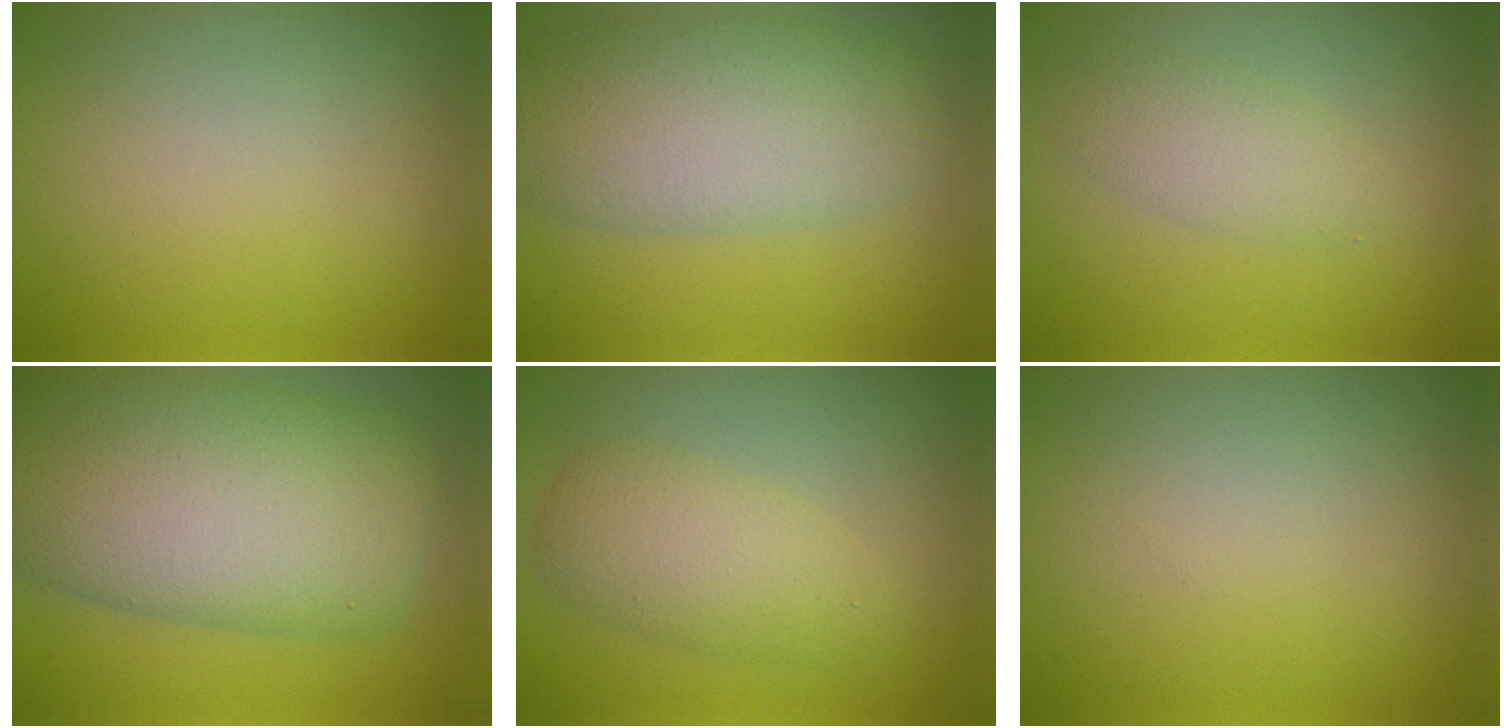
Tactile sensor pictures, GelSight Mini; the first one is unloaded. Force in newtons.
{"total": 7.7, "press": 7.6, "slide": 0.4}
{"total": 2.7, "press": 2.7, "slide": 0.1}
{"total": 13.9, "press": 13.9, "slide": 0.4}
{"total": 3.8, "press": 3.8, "slide": 0.0}
{"total": 0.0}